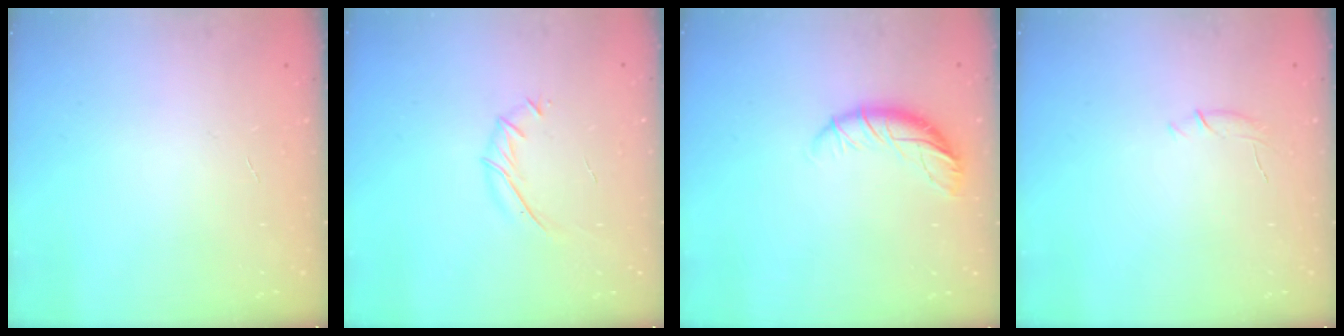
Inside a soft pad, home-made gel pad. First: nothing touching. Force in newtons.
{"total": 5.5, "press": 5.3, "slide": 1.5}
{"total": 9.1, "press": 9.0, "slide": 1.2}
{"total": 5.3, "press": 5.2, "slide": 1.2}